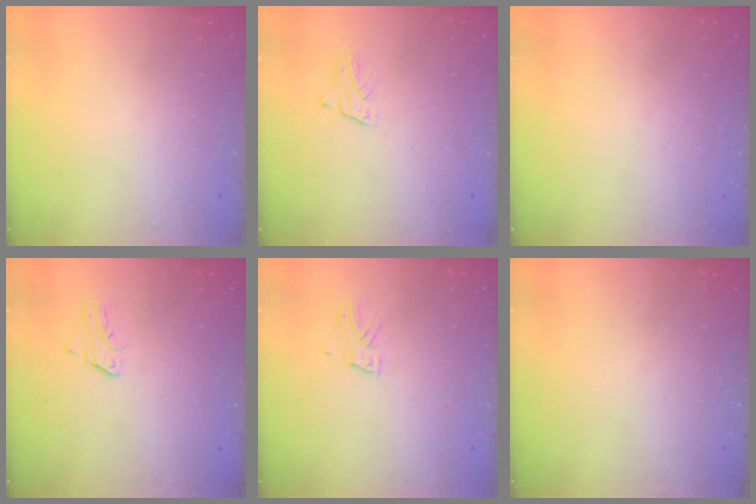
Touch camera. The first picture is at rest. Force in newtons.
{"total": 1.4, "press": 1.4, "slide": 0.0}
{"total": 4.1, "press": 4.1, "slide": 0.2}
{"total": 2.0, "press": 2.0, "slide": 0.2}
{"total": 3.8, "press": 3.8, "slide": 0.2}
{"total": 0.0}